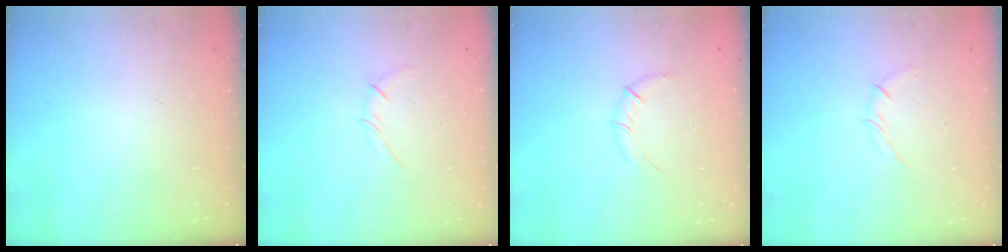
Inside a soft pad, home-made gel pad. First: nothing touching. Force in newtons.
{"total": 2.7, "press": 2.6, "slide": 0.6}
{"total": 5.8, "press": 5.7, "slide": 1.3}
{"total": 2.7, "press": 2.6, "slide": 0.6}